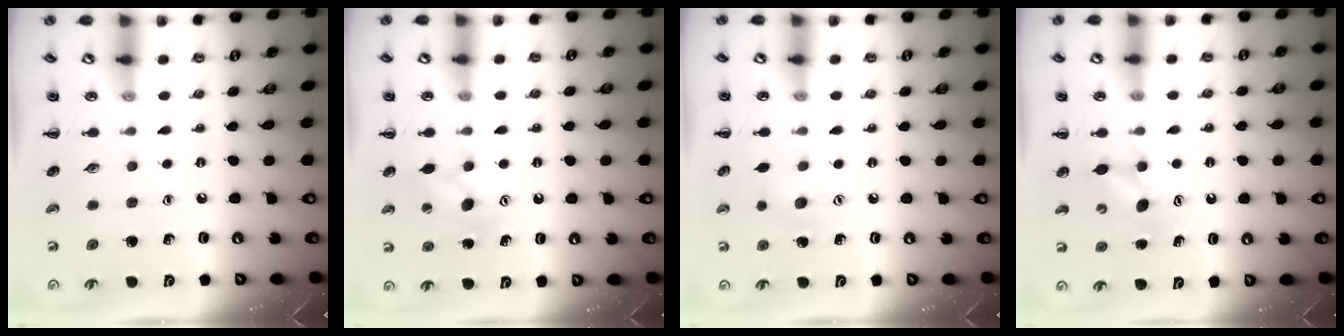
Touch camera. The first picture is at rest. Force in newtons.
{"total": 8.5, "press": 8.4, "slide": 1.5}
{"total": 5.5, "press": 5.4, "slide": 1.4}
{"total": 4.5, "press": 4.4, "slide": 1.0}